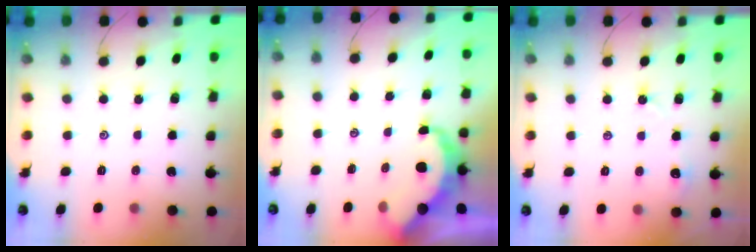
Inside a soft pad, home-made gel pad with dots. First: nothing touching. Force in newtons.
{"total": 6.1, "press": 6.1, "slide": 0.4}
{"total": 3.2, "press": 3.2, "slide": 0.3}